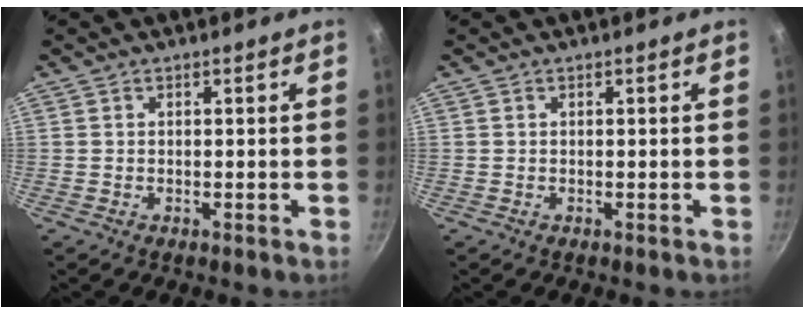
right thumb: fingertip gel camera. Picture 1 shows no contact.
{"total": 0.0}